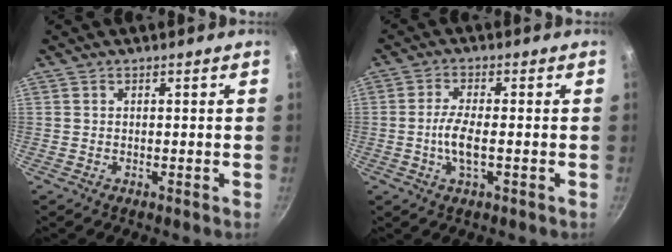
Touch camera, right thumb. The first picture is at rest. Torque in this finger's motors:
{"motor_torque": [-0.34, 0.50, 0.85, 0.08, 0.19]}